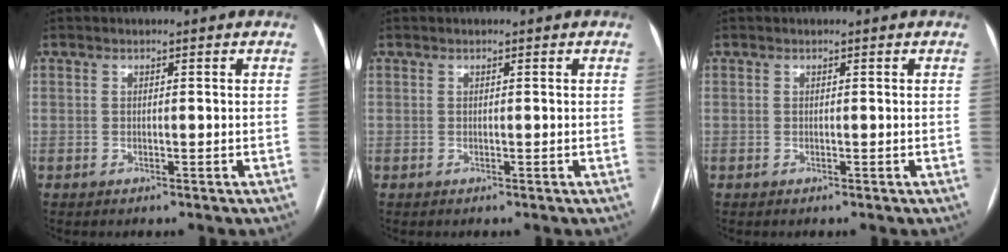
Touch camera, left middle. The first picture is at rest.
{"total": 0.0}
{"total": 0.0}